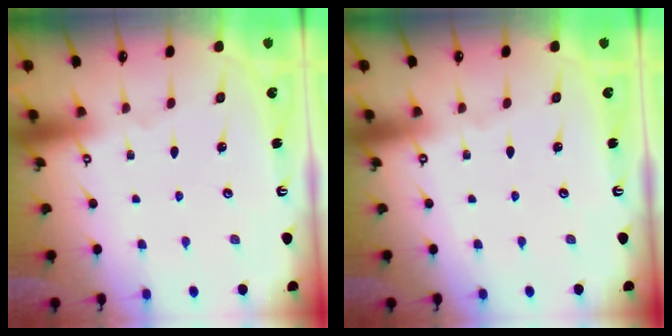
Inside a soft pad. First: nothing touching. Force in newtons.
{"total": 0.0}